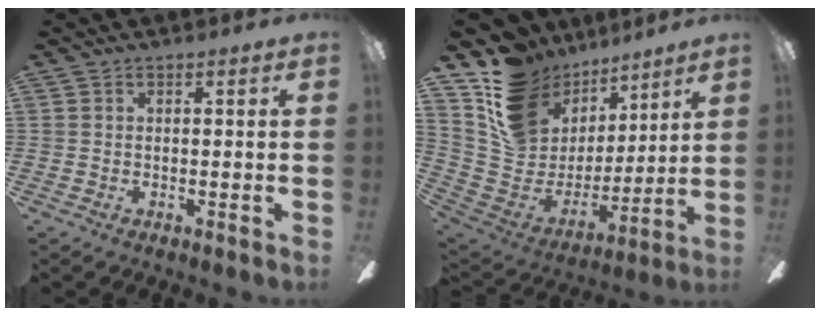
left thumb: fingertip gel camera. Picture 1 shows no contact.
{"total": 17.6, "force": [9.9, 13.2, 6.3], "torque": [-0.133, -0.059, 0.204]}